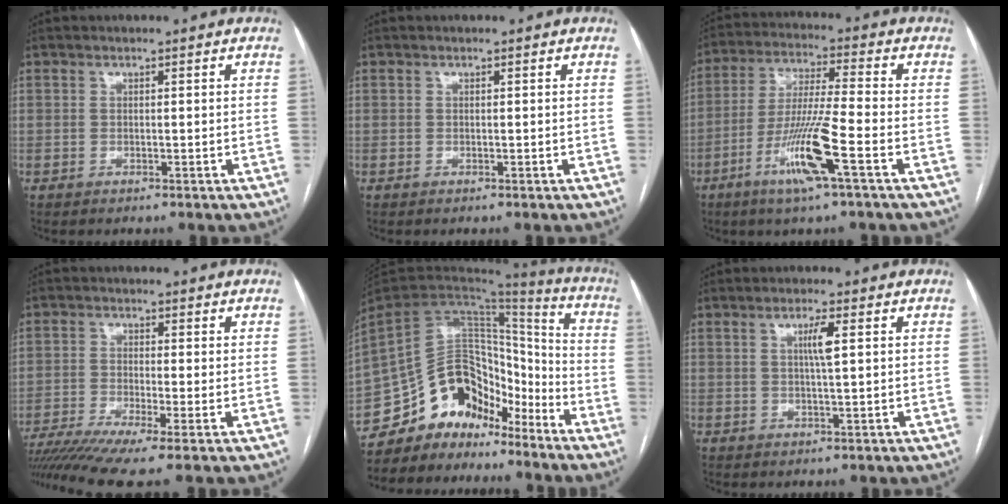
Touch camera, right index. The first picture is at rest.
{"total": 0.0}
{"total": 11.7, "force": [-5.2, -0.5, 10.5], "torque": [-0.207, -0.017, -0.102]}
{"total": 11.3, "force": [-8.5, -0.1, 7.4], "torque": [-0.131, -0.015, -0.143]}
{"total": 15.0, "force": [-12.3, 7.3, 4.8], "torque": [-0.077, 0.074, -0.214]}
{"total": 3.2, "force": [0.9, -0.1, 3.1], "torque": [-0.056, -0.002, 0.015]}